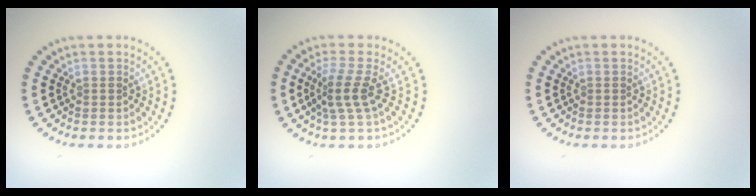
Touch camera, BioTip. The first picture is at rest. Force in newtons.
{"total": 2.8, "press": 1.9, "slide": 2.0}
{"total": 0.0}